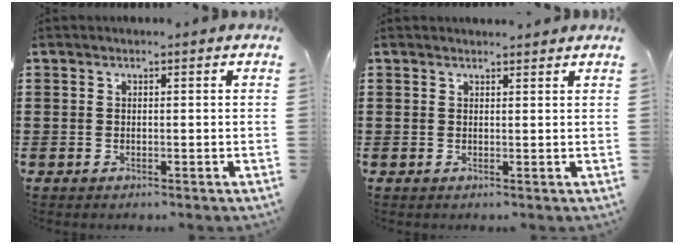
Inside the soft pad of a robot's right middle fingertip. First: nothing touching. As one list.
[{"total": 1.0, "force": [1.0, 0.1, 0.1], "torque": [0.005, -0.003, 0.016]}]